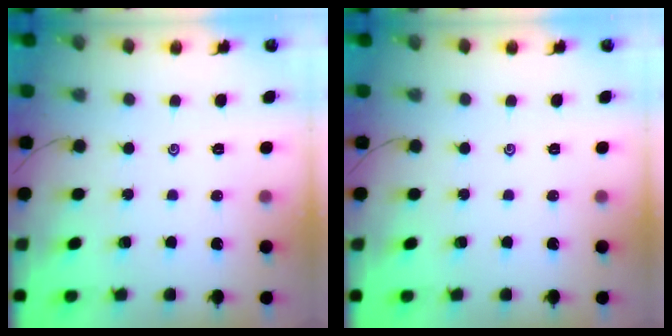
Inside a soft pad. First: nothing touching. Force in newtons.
{"total": 0.0}